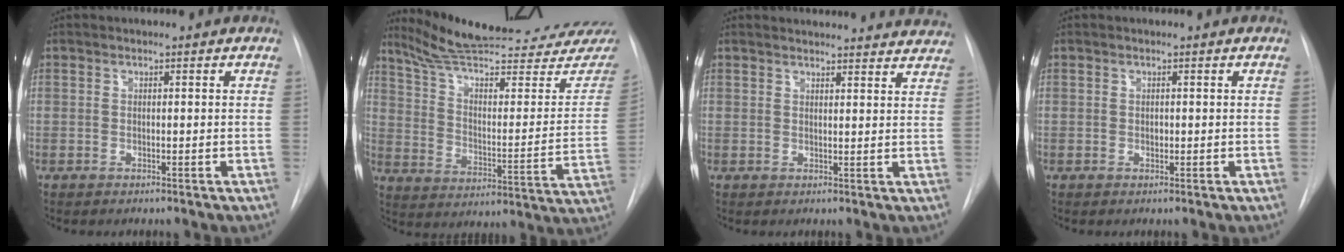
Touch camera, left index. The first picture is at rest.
{"total": 27.7, "force": [25.1, 3.3, 11.3], "torque": [-0.161, -0.079, 0.336]}
{"total": 16.8, "force": [16.3, 2.6, 3.0], "torque": [-0.027, -0.031, 0.176]}
{"total": 0.9, "force": [-0.8, 0.3, 0.2], "torque": [0.000, -0.005, -0.013]}